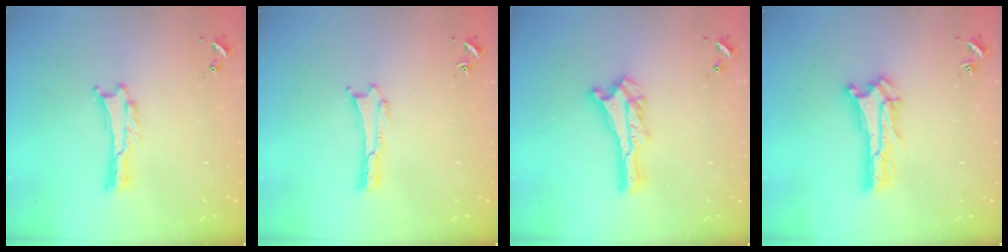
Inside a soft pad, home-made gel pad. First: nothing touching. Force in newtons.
{"total": 0.0}
{"total": 0.6, "press": 0.5, "slide": 0.2}
{"total": 1.4, "press": 1.4, "slide": 0.2}